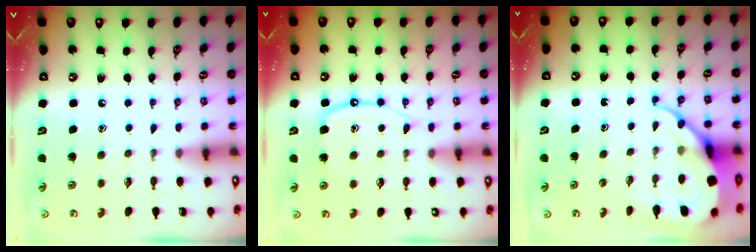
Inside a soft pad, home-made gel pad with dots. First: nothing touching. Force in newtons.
{"total": 10.8, "press": 10.7, "slide": 1.1}
{"total": 9.8, "press": 9.8, "slide": 1.1}